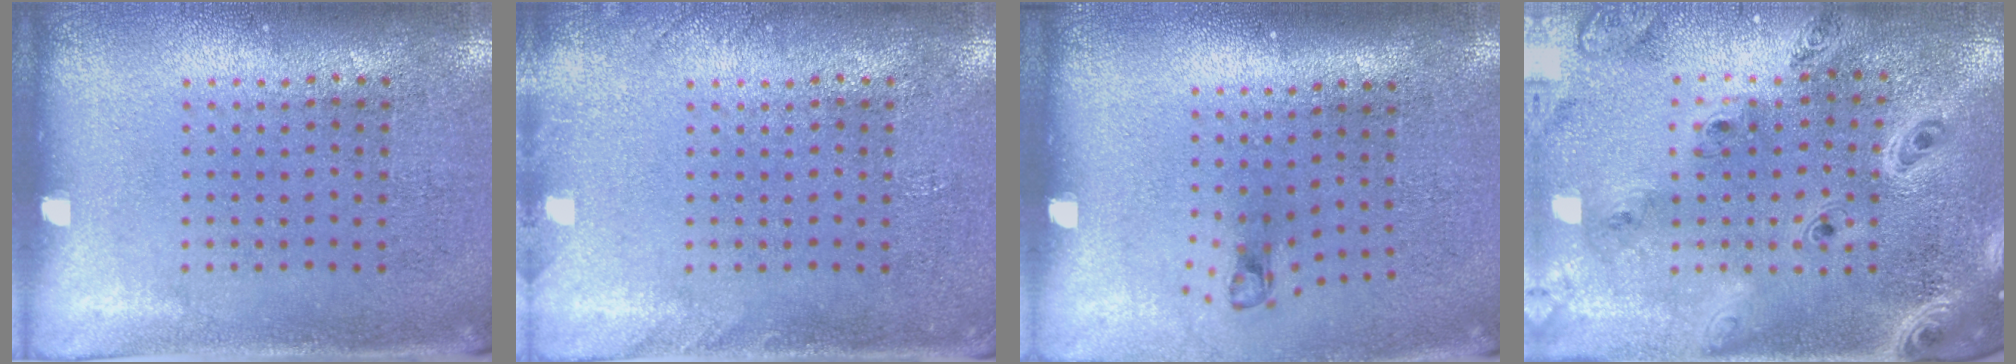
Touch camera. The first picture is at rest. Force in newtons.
{"total": 1.1, "press": 1.1, "slide": 0.1}
{"total": 0.7, "press": 0.3, "slide": 0.6}
{"total": 2.5, "press": 2.2, "slide": 1.1}